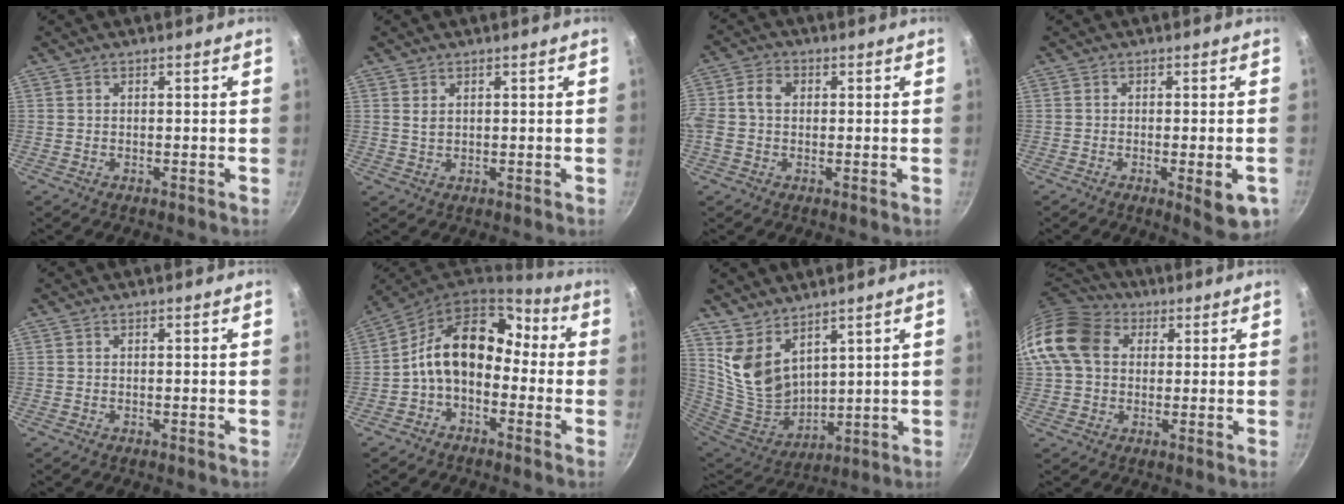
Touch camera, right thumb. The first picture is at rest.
{"total": 1.6, "force": [0.7, 1.1, 1.0], "torque": [-0.017, -0.005, 0.015]}
{"total": 6.1, "force": [0.6, 4.5, 4.0], "torque": [-0.081, 0.016, -0.004]}
{"total": 7.0, "force": [-2.5, 1.9, 6.2], "torque": [-0.065, 0.001, -0.028]}
{"total": 0.0}
{"total": 13.3, "force": [-1.5, 9.4, 9.3], "torque": [-0.126, 0.056, -0.048]}
{"total": 11.7, "force": [7.5, 6.3, 6.4], "torque": [-0.104, -0.078, 0.170]}
{"total": 14.7, "force": [3.2, 11.5, 8.6], "torque": [-0.158, 0.026, 0.042]}